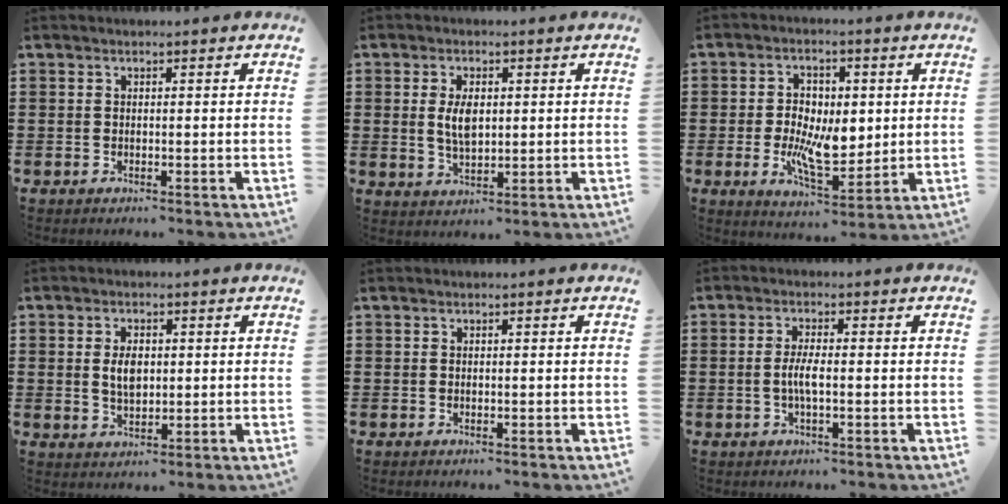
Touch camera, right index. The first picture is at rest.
{"total": 4.8, "force": [0.6, 2.4, 4.1], "torque": [-0.076, 0.005, 0.007]}
{"total": 9.1, "force": [-0.5, 5.1, 7.5], "torque": [-0.137, 0.004, -0.010]}
{"total": 4.1, "force": [0.4, 2.3, 3.4], "torque": [-0.062, 0.006, 0.004]}
{"total": 0.0}
{"total": 3.3, "force": [-0.8, 0.5, 3.2], "torque": [-0.072, -0.007, -0.019]}